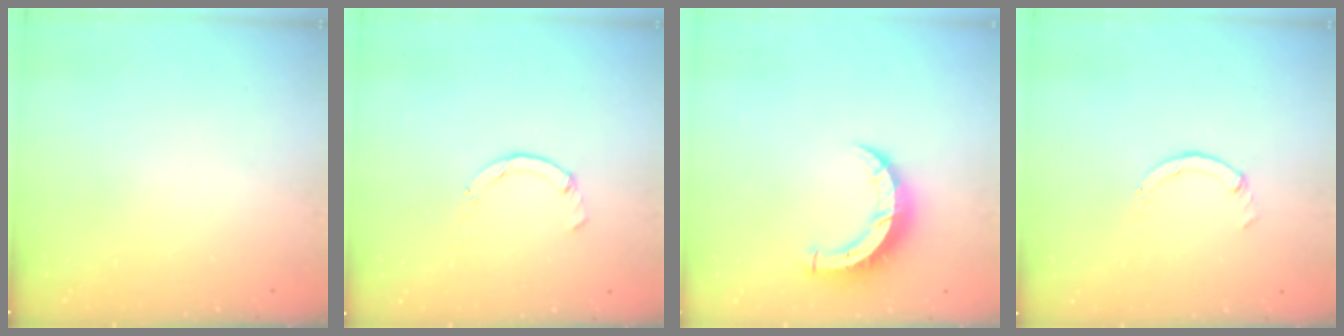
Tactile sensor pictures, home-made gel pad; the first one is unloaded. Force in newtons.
{"total": 0.0}
{"total": 7.6, "press": 7.6, "slide": 0.5}
{"total": 0.7, "press": 0.7, "slide": 0.2}